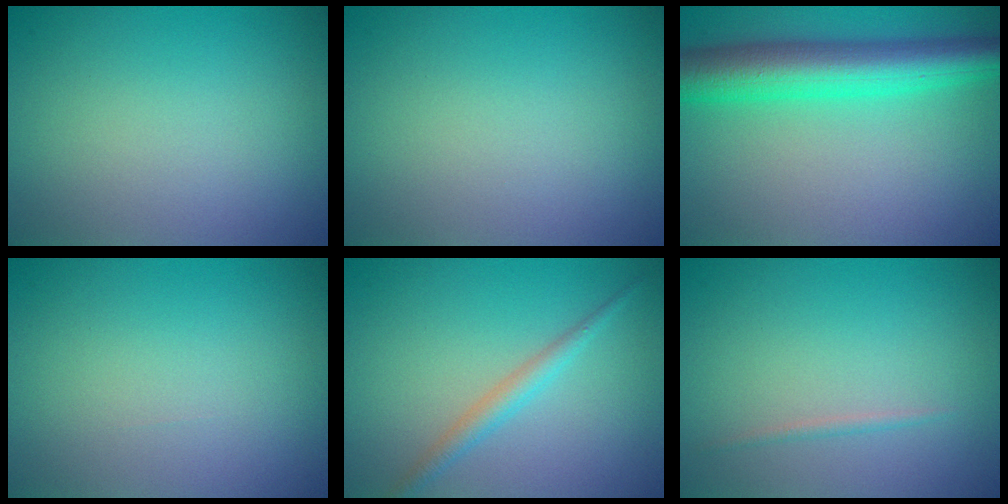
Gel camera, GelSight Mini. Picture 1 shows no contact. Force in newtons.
{"total": 0.0}
{"total": 7.9, "press": 7.9, "slide": 0.4}
{"total": 0.0}
{"total": 1.9, "press": 1.9, "slide": 0.1}
{"total": 0.6, "press": 0.6, "slide": 0.1}